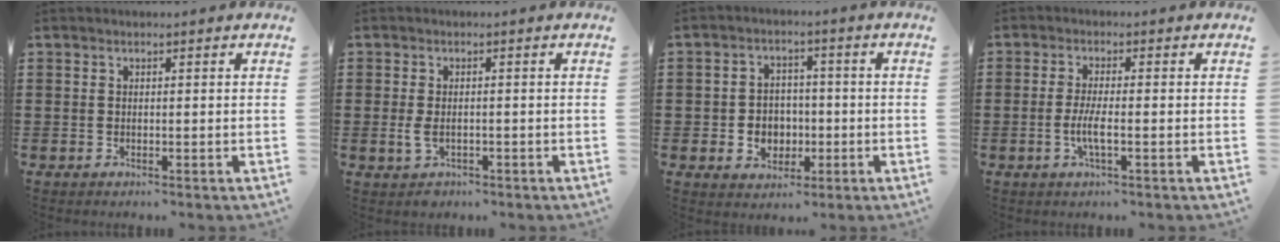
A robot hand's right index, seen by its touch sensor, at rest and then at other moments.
{"total": 2.4, "force": [-0.5, 1.2, 2.0], "torque": [-0.049, -0.006, -0.012]}
{"total": 4.5, "force": [-0.9, 4.0, 1.7], "torque": [-0.037, 0.005, -0.019]}
{"total": 3.8, "force": [-1.1, 0.5, 3.6], "torque": [-0.077, -0.008, -0.026]}